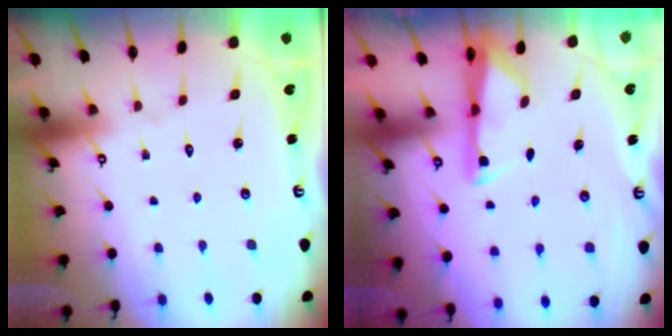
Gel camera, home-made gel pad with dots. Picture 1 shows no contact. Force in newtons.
{"total": 2.6, "press": 2.6, "slide": 0.4}